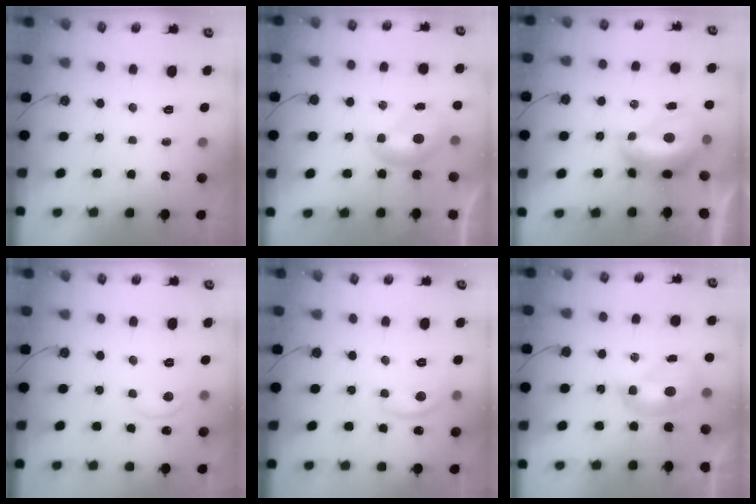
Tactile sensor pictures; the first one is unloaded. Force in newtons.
{"total": 0.0}
{"total": 2.8, "press": 2.7, "slide": 0.8}
{"total": 3.0, "press": 2.9, "slide": 0.5}
{"total": 7.4, "press": 7.4, "slide": 0.5}
{"total": 2.0, "press": 2.0, "slide": 0.0}